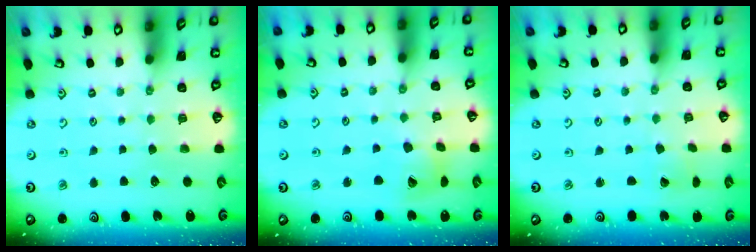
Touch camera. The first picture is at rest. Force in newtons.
{"total": 10.8, "press": 10.7, "slide": 1.5}
{"total": 0.7, "press": 0.7, "slide": 0.1}